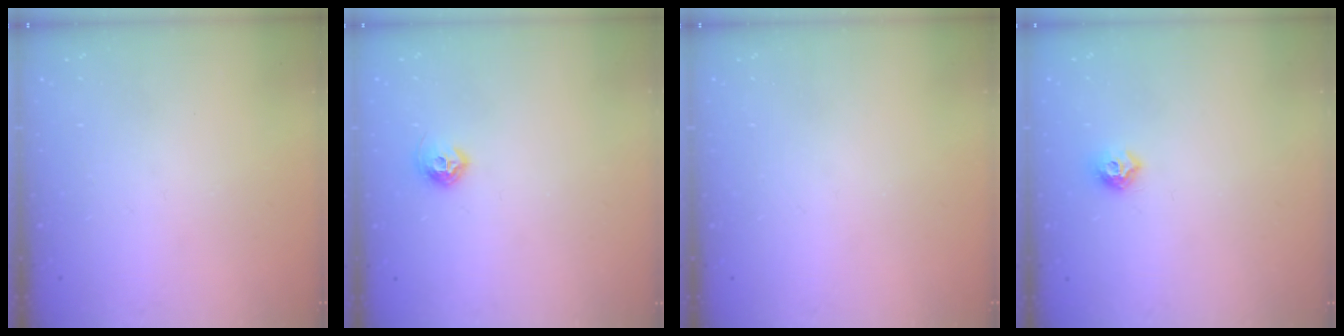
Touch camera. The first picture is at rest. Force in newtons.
{"total": 6.9, "press": 6.8, "slide": 1.0}
{"total": 0.0}
{"total": 7.3, "press": 7.2, "slide": 0.9}